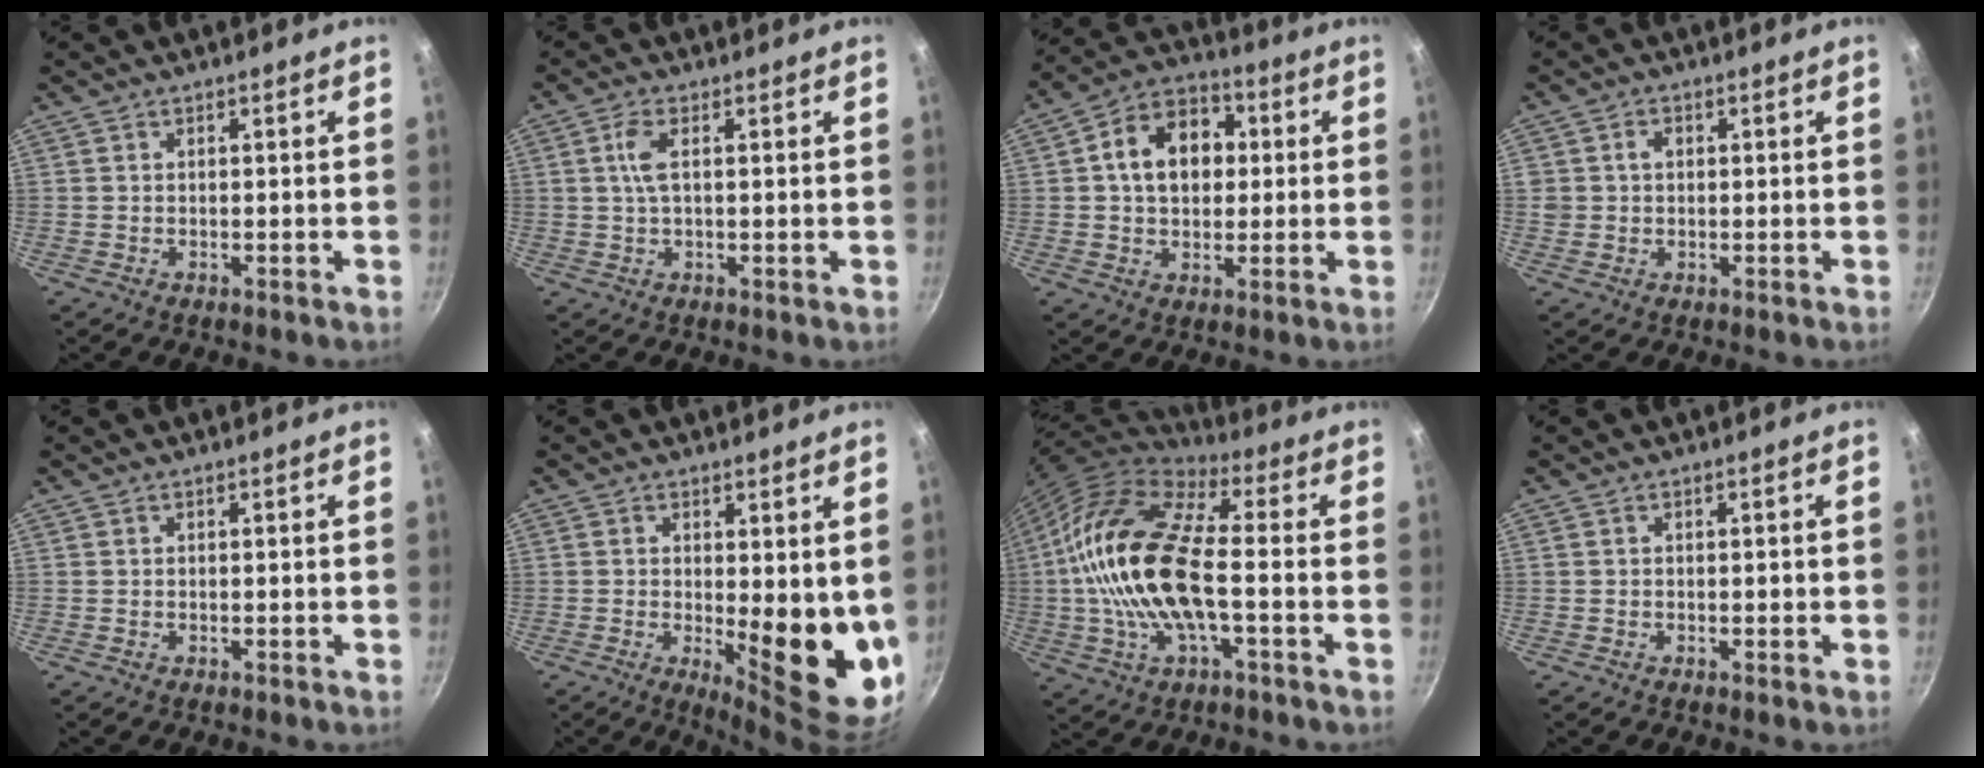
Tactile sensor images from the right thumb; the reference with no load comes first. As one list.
[{"total": 4.0, "force": [0.8, 1.5, 3.6], "torque": [-0.081, 0.007, 0.015]}, {"total": 13.1, "force": [1.9, 9.7, 8.6], "torque": [-0.103, 0.021, 0.017]}, {"total": 2.5, "force": [0.4, 2.2, 1.2], "torque": [-0.009, 0.008, 0.008]}, {"total": 0.0}, {"total": 12.2, "force": [0.0, 4.3, 11.4], "torque": [-0.133, -0.030, 0.010]}, {"total": 20.9, "force": [-0.9, 8.9, 18.8], "torque": [-0.356, 0.027, -0.030]}, {"total": 0.6, "force": [-0.1, 0.3, 0.4], "torque": [-0.003, 0.003, -0.001]}]